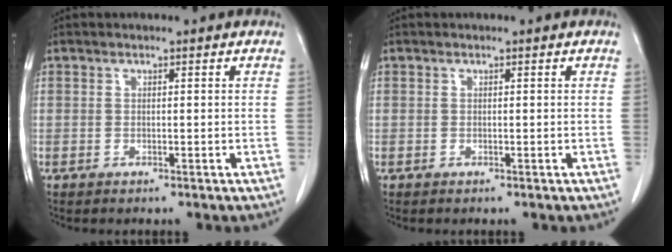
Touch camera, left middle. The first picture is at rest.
{"total": 0.0}